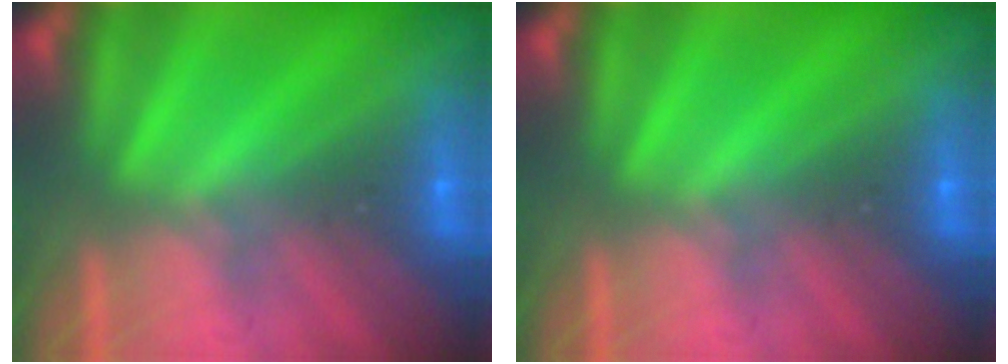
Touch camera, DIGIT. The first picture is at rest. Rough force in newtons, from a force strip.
{"total": 0.0}